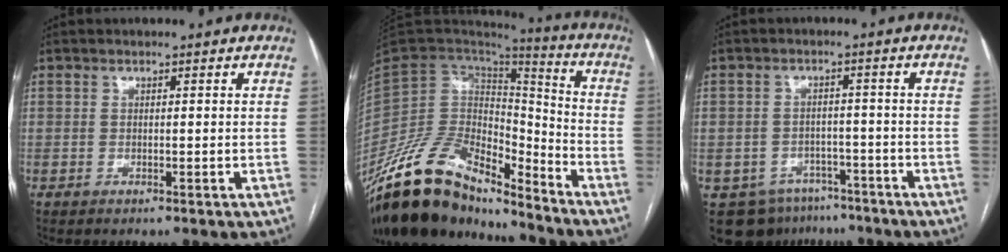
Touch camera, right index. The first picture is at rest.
{"total": 19.6, "force": [-15.7, 7.3, 9.3], "torque": [-0.170, 0.042, -0.281]}
{"total": 9.6, "force": [-6.2, 6.9, 2.2], "torque": [-0.037, 0.011, -0.081]}